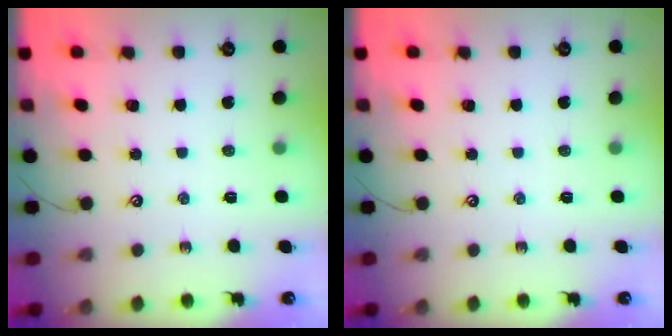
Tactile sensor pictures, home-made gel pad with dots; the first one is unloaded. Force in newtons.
{"total": 0.0}